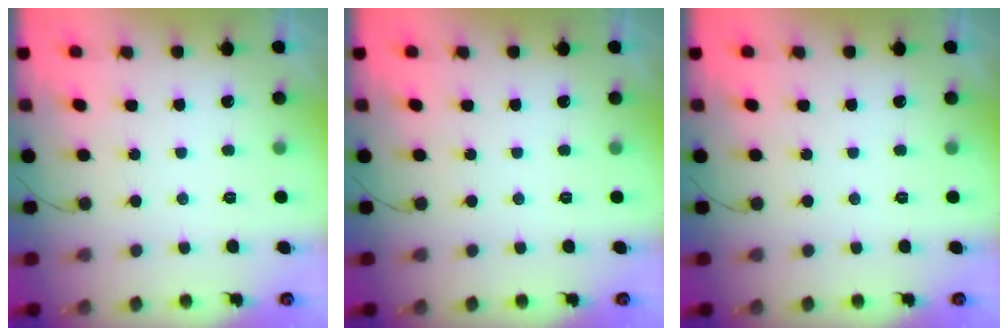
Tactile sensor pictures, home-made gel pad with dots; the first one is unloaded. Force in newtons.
{"total": 0.0}
{"total": 0.0}